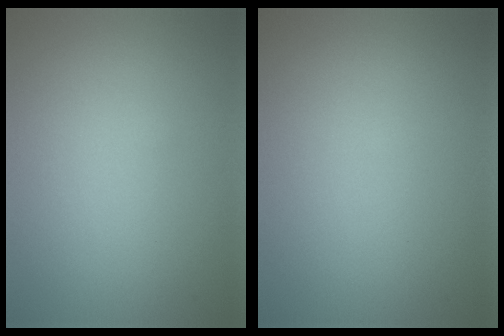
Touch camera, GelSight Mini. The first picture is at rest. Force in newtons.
{"total": 0.0}